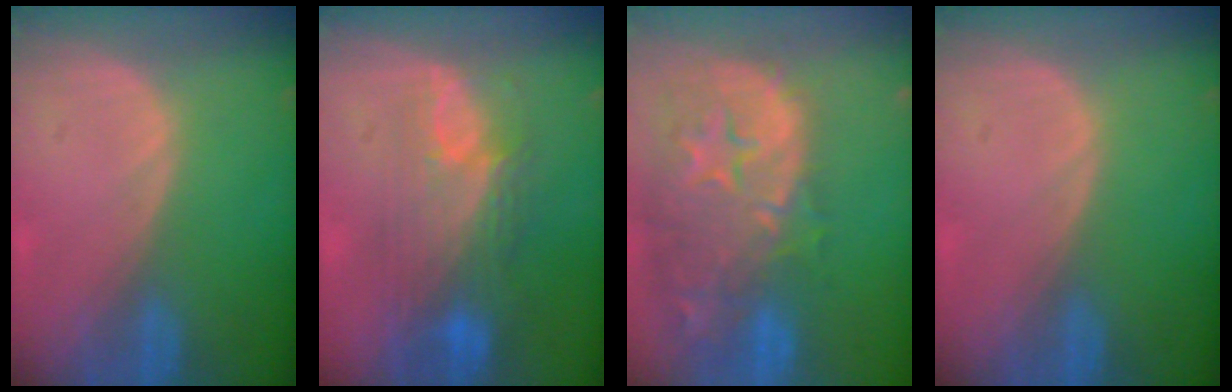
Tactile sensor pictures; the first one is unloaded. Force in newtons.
{"total": 9.5, "press": 8.3, "slide": 4.6}
{"total": 15.3, "press": 12.2, "slide": 9.1}
{"total": 0.0}